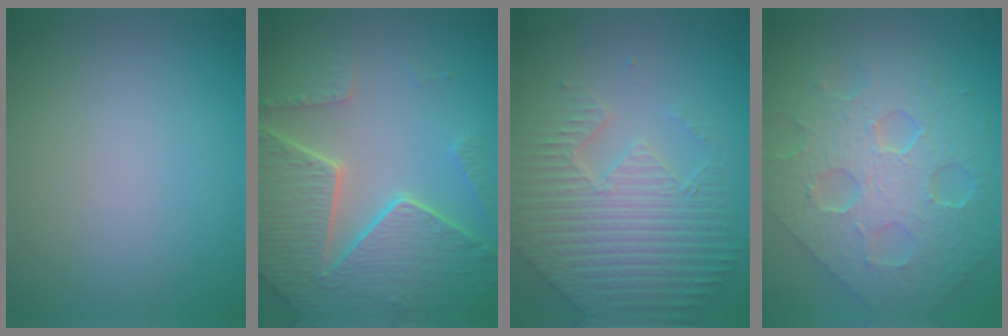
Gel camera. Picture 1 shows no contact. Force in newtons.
{"total": 8.3, "press": 6.1, "slide": 5.6}
{"total": 6.9, "press": 5.4, "slide": 4.3}
{"total": 8.7, "press": 6.4, "slide": 5.9}